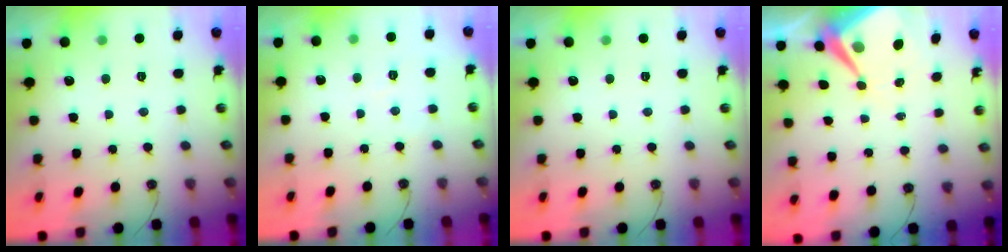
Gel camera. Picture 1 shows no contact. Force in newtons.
{"total": 5.1, "press": 5.0, "slide": 0.6}
{"total": 0.0}
{"total": 7.8, "press": 7.7, "slide": 0.9}